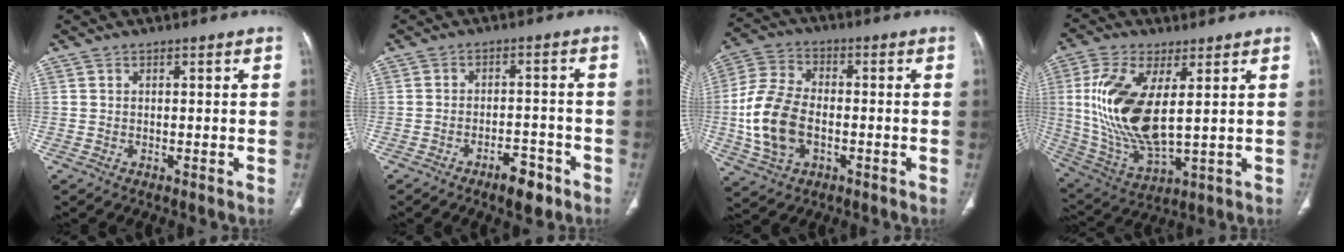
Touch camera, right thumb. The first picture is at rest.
{"total": 5.9, "force": [-3.8, 2.4, 3.7], "torque": [-0.048, 0.023, -0.052]}
{"total": 13.9, "force": [-2.4, 9.0, 10.2], "torque": [-0.210, 0.016, -0.042]}
{"total": 17.6, "force": [2.9, 7.7, 15.5], "torque": [-0.329, -0.020, 0.067]}